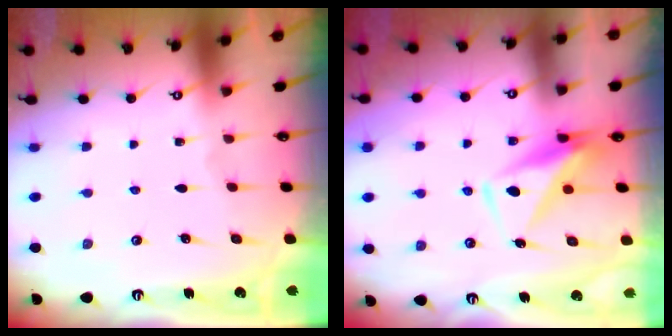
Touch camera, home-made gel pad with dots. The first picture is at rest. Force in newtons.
{"total": 9.6, "press": 9.5, "slide": 1.3}